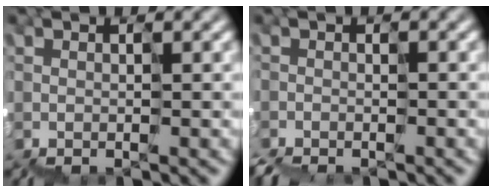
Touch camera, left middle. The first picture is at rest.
{"total": 2.5, "force": [-2.4, 0.4, 0.5], "torque": [-0.006, -0.014, -0.027]}